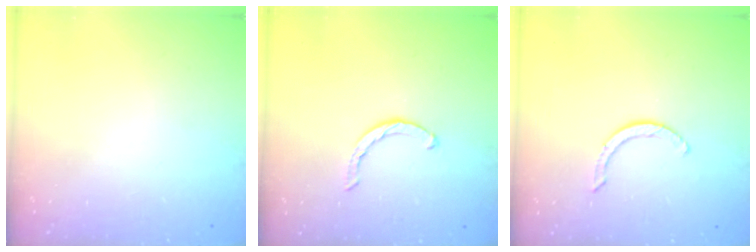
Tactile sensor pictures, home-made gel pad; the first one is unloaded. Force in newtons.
{"total": 2.1, "press": 2.1, "slide": 0.3}
{"total": 3.1, "press": 3.1, "slide": 0.1}